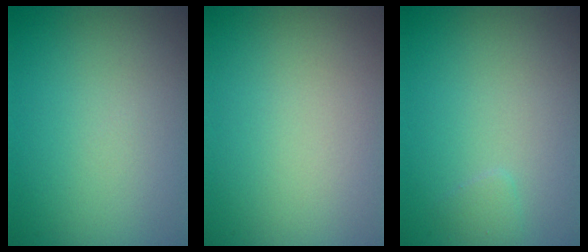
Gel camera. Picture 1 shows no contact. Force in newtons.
{"total": 0.0}
{"total": 0.7, "press": 0.7, "slide": 0.1}